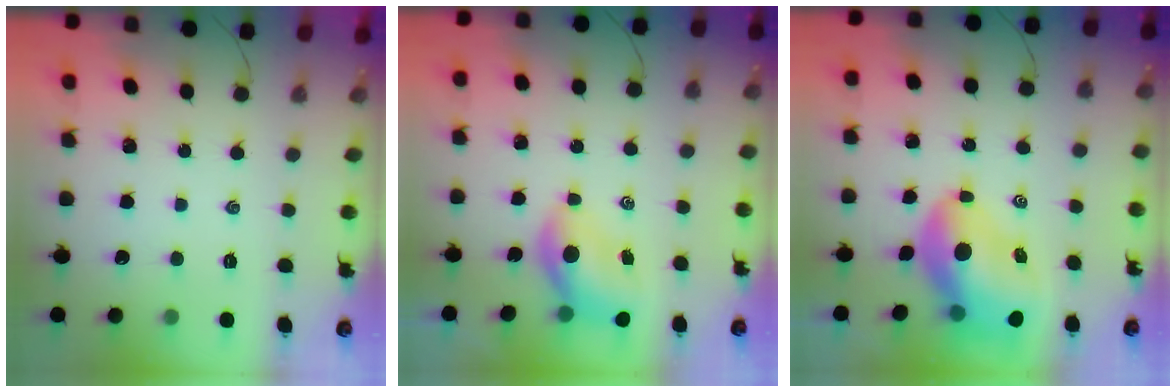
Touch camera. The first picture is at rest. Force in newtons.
{"total": 6.7, "press": 6.6, "slide": 0.9}
{"total": 11.5, "press": 11.0, "slide": 3.4}